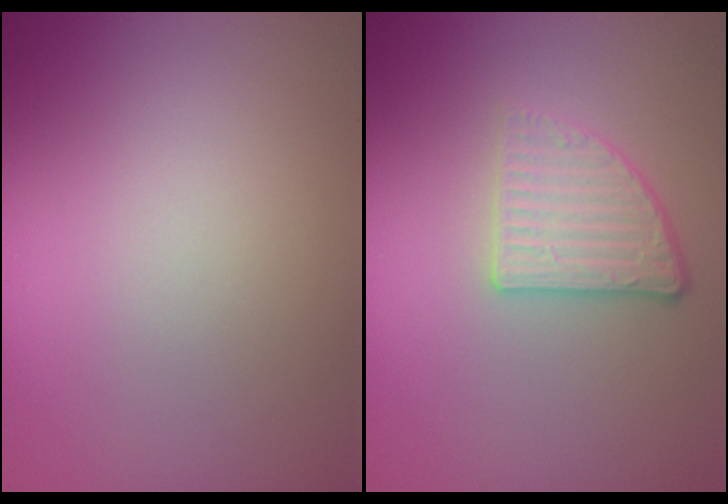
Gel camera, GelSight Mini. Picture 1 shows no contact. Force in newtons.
{"total": 3.0, "press": 2.3, "slide": 1.8}